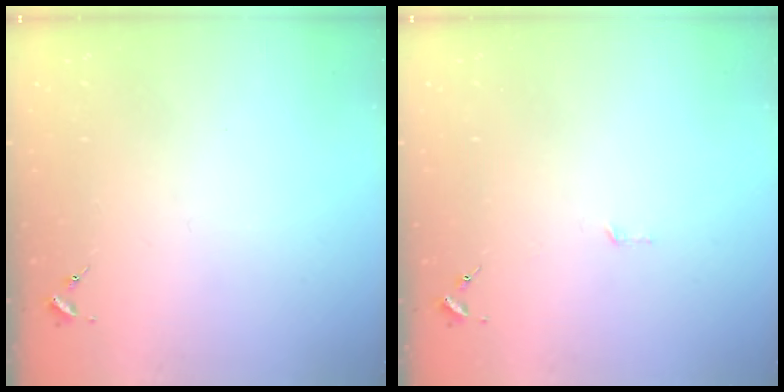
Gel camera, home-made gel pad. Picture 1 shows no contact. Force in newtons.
{"total": 3.0, "press": 3.0, "slide": 0.2}